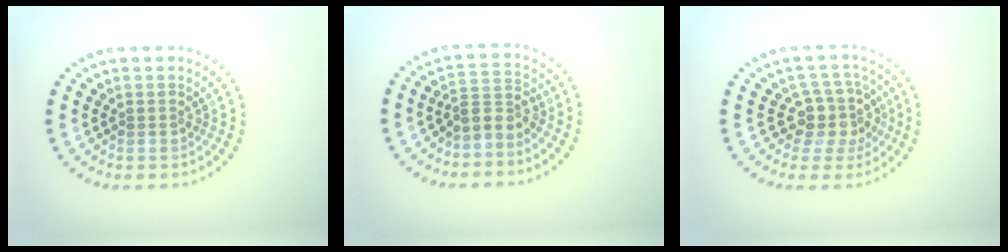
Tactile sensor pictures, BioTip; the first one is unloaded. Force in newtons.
{"total": 2.7, "press": 2.0, "slide": 1.8}
{"total": 3.6, "press": 2.9, "slide": 2.1}